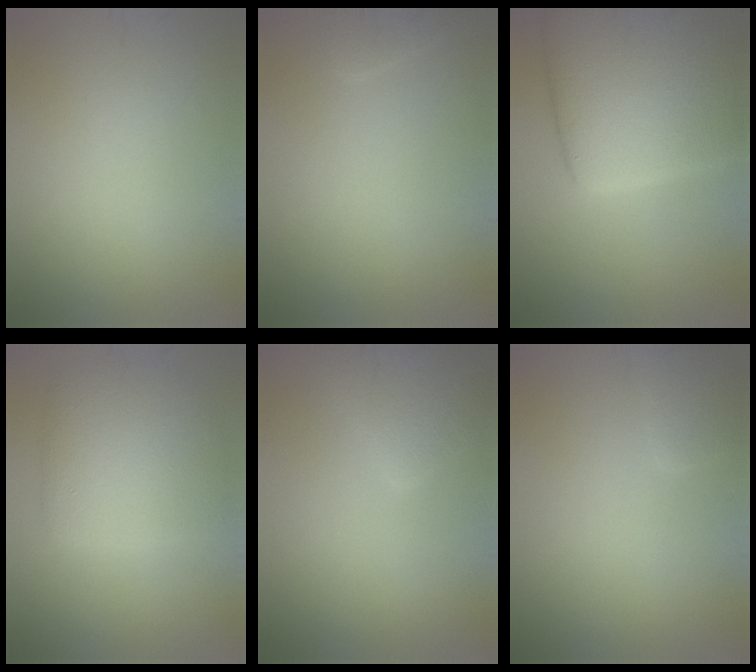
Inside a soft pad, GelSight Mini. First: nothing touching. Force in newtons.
{"total": 1.3, "press": 1.3, "slide": 0.1}
{"total": 15.7, "press": 15.7, "slide": 0.9}
{"total": 5.7, "press": 5.7, "slide": 0.2}
{"total": 4.2, "press": 4.2, "slide": 0.3}
{"total": 1.8, "press": 1.8, "slide": 0.2}